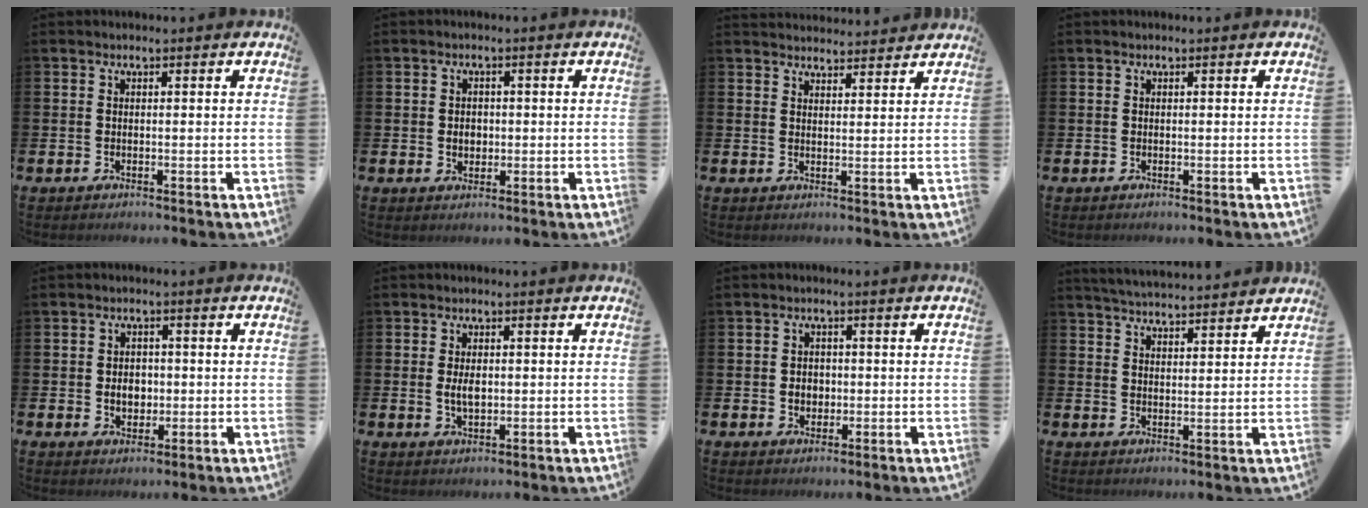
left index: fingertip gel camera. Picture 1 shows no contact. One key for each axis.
{"total": 2.2, "fx": 0.0, "fy": 1.9, "fz": 1.2, "tx": -0.004, "ty": 0.001, "tz": -0.009}
{"total": 3.1, "fx": 3.0, "fy": 0.5, "fz": -0.1, "tx": 0.011, "ty": -0.021, "tz": 0.053}
{"total": 0.0}
{"total": 3.2, "fx": -0.2, "fy": 2.5, "fz": 2.0, "tx": -0.022, "ty": 0.000, "tz": -0.011}
{"total": 3.0, "fx": 0.2, "fy": 1.7, "fz": 2.5, "tx": -0.037, "ty": 0.001, "tz": 0.000}
{"total": 2.4, "fx": -0.1, "fy": 2.1, "fz": 1.2, "tx": -0.006, "ty": 0.000, "tz": -0.010}
{"total": 4.6, "fx": 4.6, "fy": 0.0, "fz": 0.1, "tx": -0.016, "ty": -0.028, "tz": 0.084}